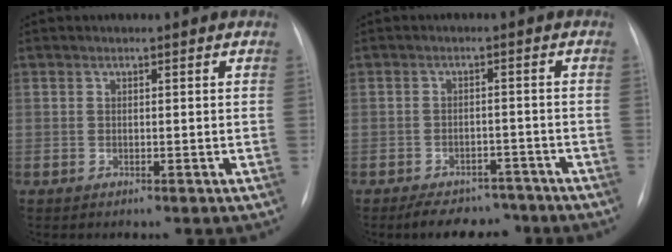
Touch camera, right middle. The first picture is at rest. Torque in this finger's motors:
{"motor_torque": [0.70, -0.55, 0.25, 0.02]}